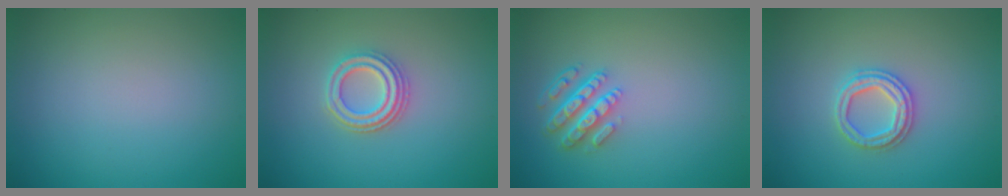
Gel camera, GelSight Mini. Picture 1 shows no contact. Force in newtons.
{"total": 3.2, "press": 2.8, "slide": 1.6}
{"total": 4.3, "press": 3.3, "slide": 2.8}
{"total": 2.4, "press": 2.4, "slide": 0.4}